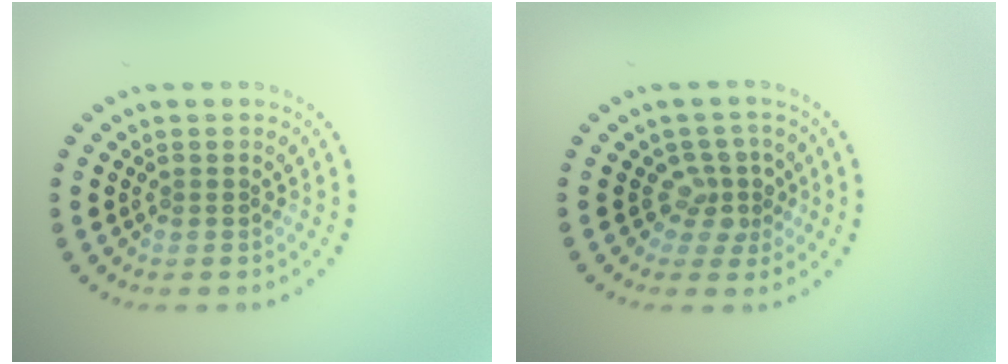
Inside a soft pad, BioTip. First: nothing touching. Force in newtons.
{"total": 2.6, "press": 1.9, "slide": 1.9}